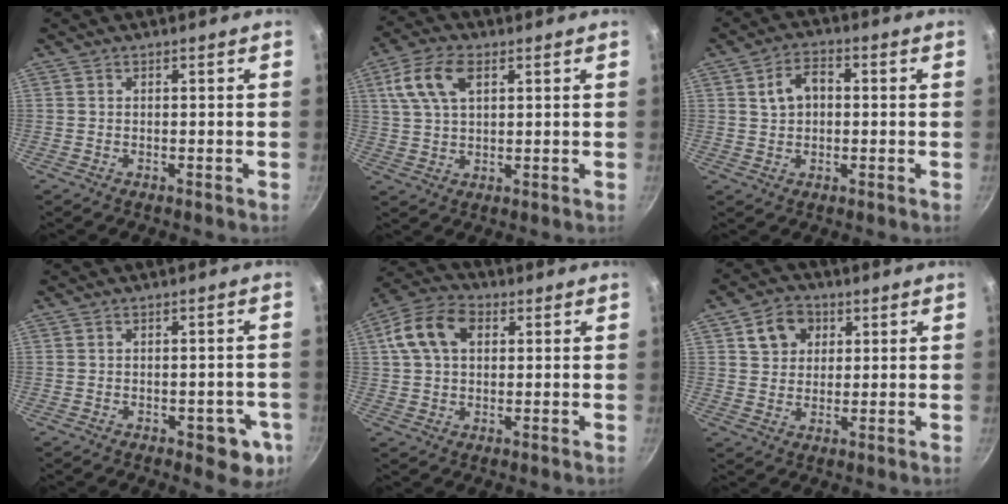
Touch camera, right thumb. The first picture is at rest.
{"total": 9.3, "force": [3.5, 5.0, 7.0], "torque": [-0.144, 0.006, 0.068]}
{"total": 5.9, "force": [1.0, 4.0, 4.2], "torque": [-0.065, 0.015, 0.014]}
{"total": 6.1, "force": [-2.8, 3.0, 4.6], "torque": [-0.031, 0.012, -0.030]}
{"total": 10.8, "force": [2.9, 7.3, 7.5], "torque": [-0.141, 0.022, 0.045]}
{"total": 7.5, "force": [2.8, 6.1, 3.4], "torque": [-0.025, -0.004, 0.044]}